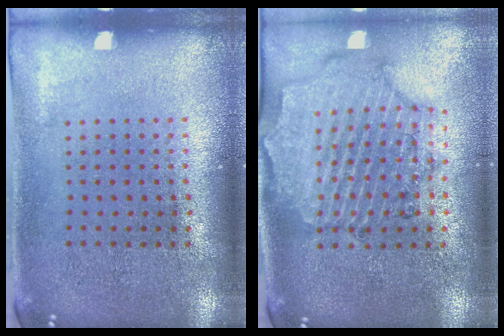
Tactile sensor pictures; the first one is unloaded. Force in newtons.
{"total": 1.6, "press": 1.6, "slide": 0.3}